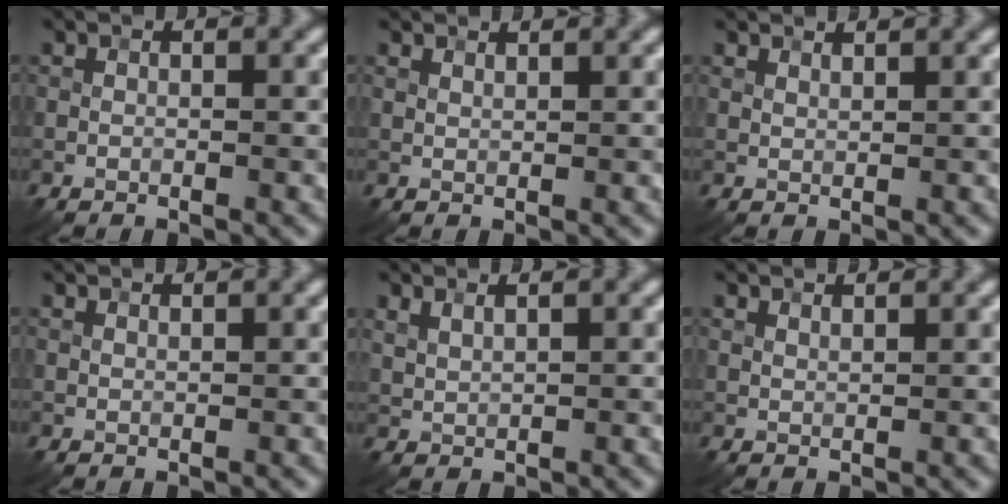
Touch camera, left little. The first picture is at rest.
{"total": 1.4, "force": [1.3, 0.2, 0.4], "torque": [-0.010, -0.003, 0.017]}
{"total": 1.8, "force": [1.7, 0.3, 0.7], "torque": [-0.013, -0.002, 0.020]}
{"total": 1.3, "force": [1.2, 0.1, 0.4], "torque": [-0.009, -0.003, 0.013]}
{"total": 1.6, "force": [1.3, 0.3, 0.7], "torque": [-0.022, -0.001, 0.028]}
{"total": 1.7, "force": [1.5, 0.2, 0.6], "torque": [-0.012, -0.002, 0.020]}